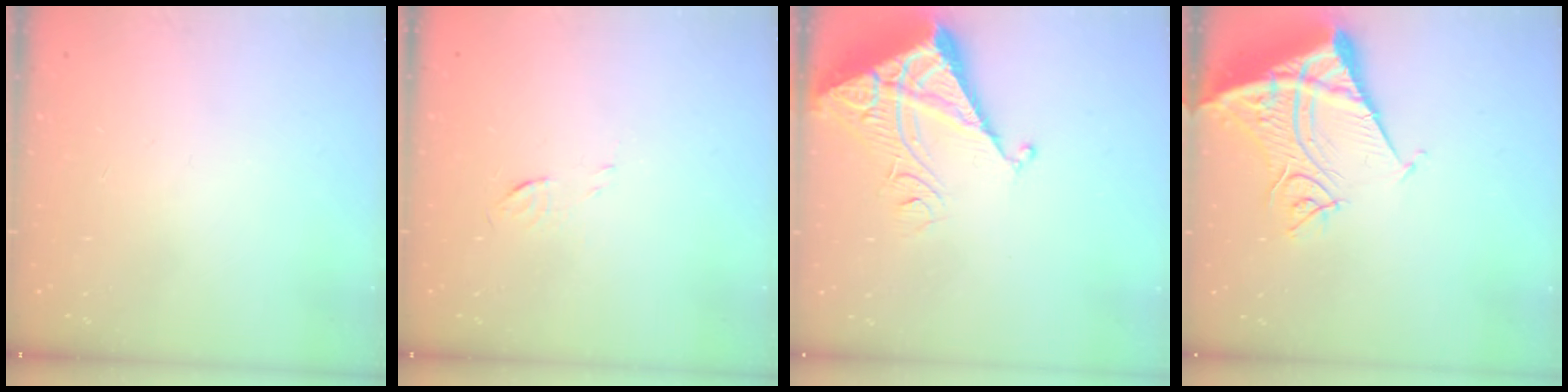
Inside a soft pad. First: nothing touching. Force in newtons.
{"total": 3.3, "press": 3.3, "slide": 0.3}
{"total": 7.4, "press": 7.3, "slide": 0.8}
{"total": 16.9, "press": 16.7, "slide": 2.3}